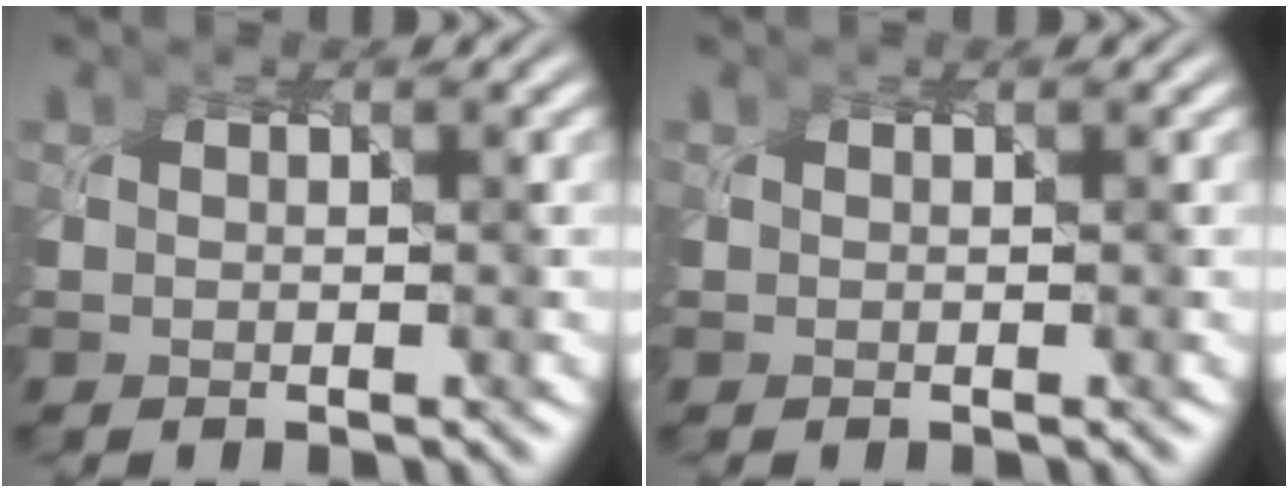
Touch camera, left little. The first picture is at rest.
{"total": 0.0}